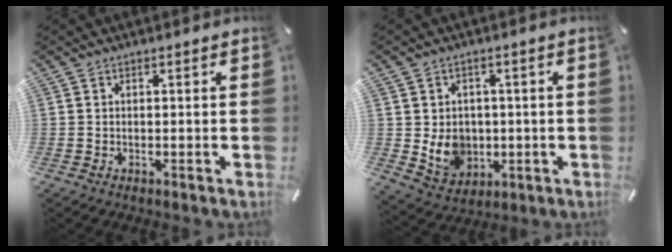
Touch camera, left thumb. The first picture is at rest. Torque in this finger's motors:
{"motor_torque": [0.14, 0.13, 0.08, 0.00, 0.13]}